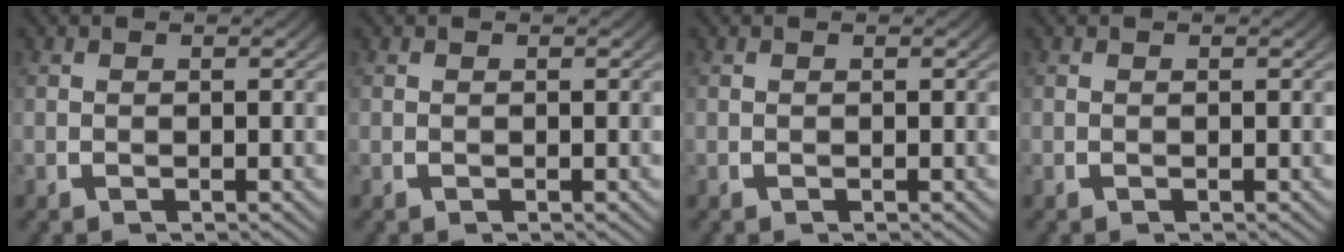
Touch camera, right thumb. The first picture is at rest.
{"total": 0.0}
{"total": 0.0}
{"total": 0.0}